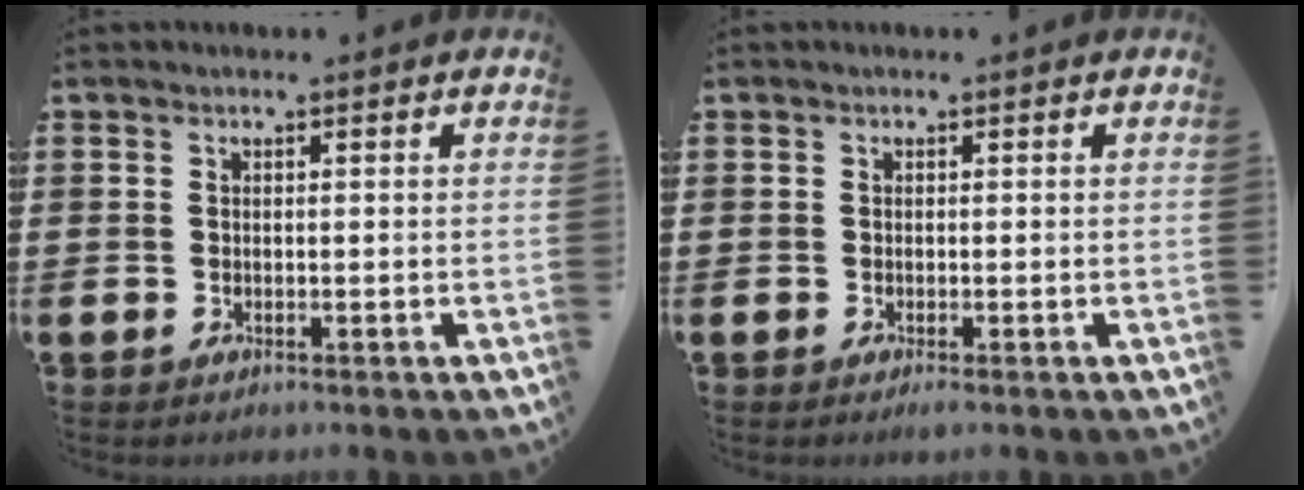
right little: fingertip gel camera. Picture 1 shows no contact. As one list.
[{"total": 0.5, "force": [-0.2, 0.1, 0.5], "torque": [-0.009, -0.002, -0.003]}]